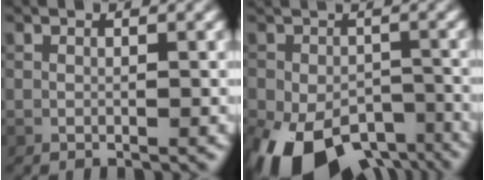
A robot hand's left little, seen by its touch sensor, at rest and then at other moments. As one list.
[{"total": 16.4, "force": [-9.8, 10.1, 8.5], "torque": [-0.178, -0.066, -0.121]}]